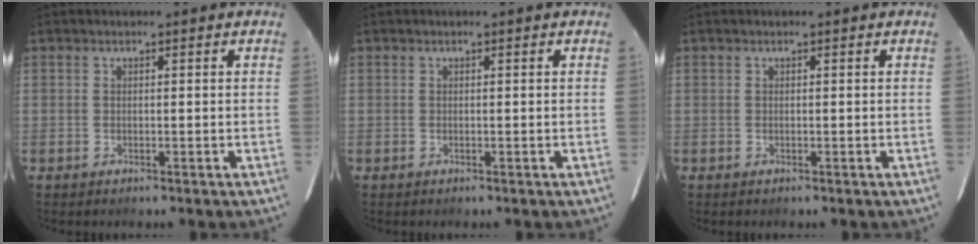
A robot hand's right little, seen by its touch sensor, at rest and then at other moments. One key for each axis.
{"total": 0.0}
{"total": 0.0}